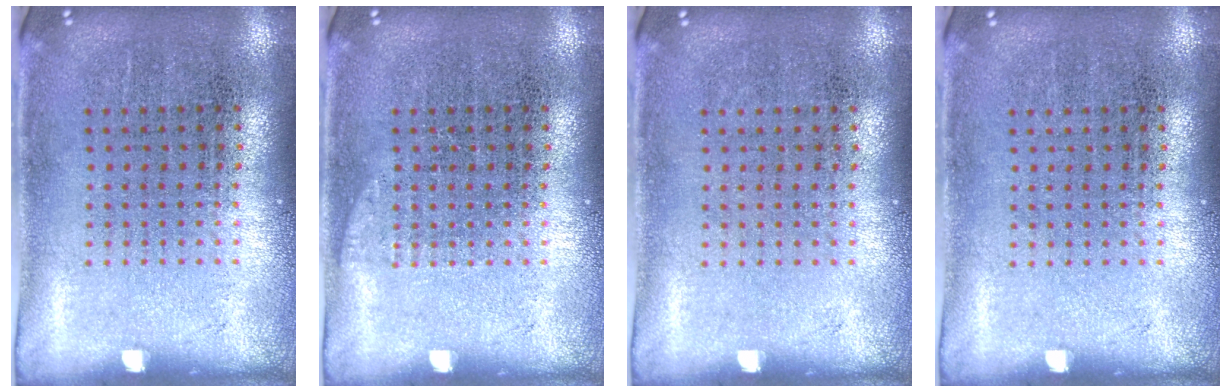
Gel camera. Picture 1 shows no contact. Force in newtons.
{"total": 0.7, "press": 0.7, "slide": 0.2}
{"total": 0.0}
{"total": 0.0}